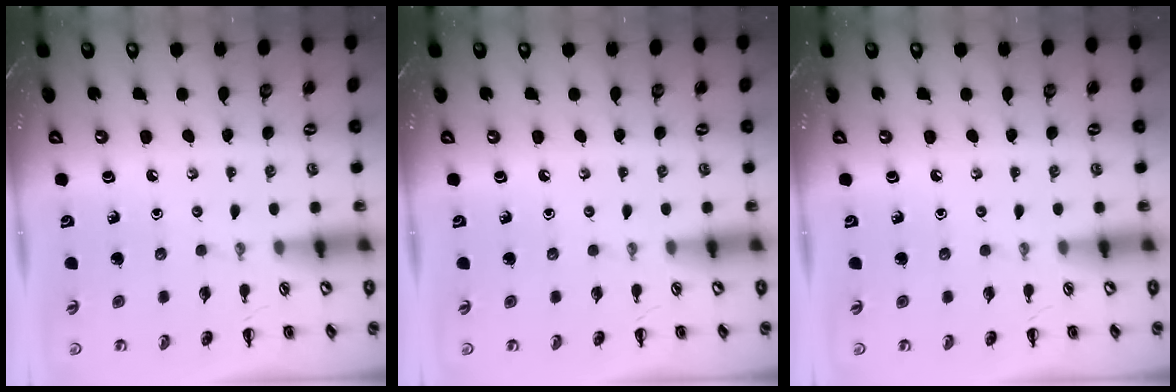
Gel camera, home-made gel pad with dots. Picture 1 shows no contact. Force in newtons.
{"total": 0.0}
{"total": 0.0}